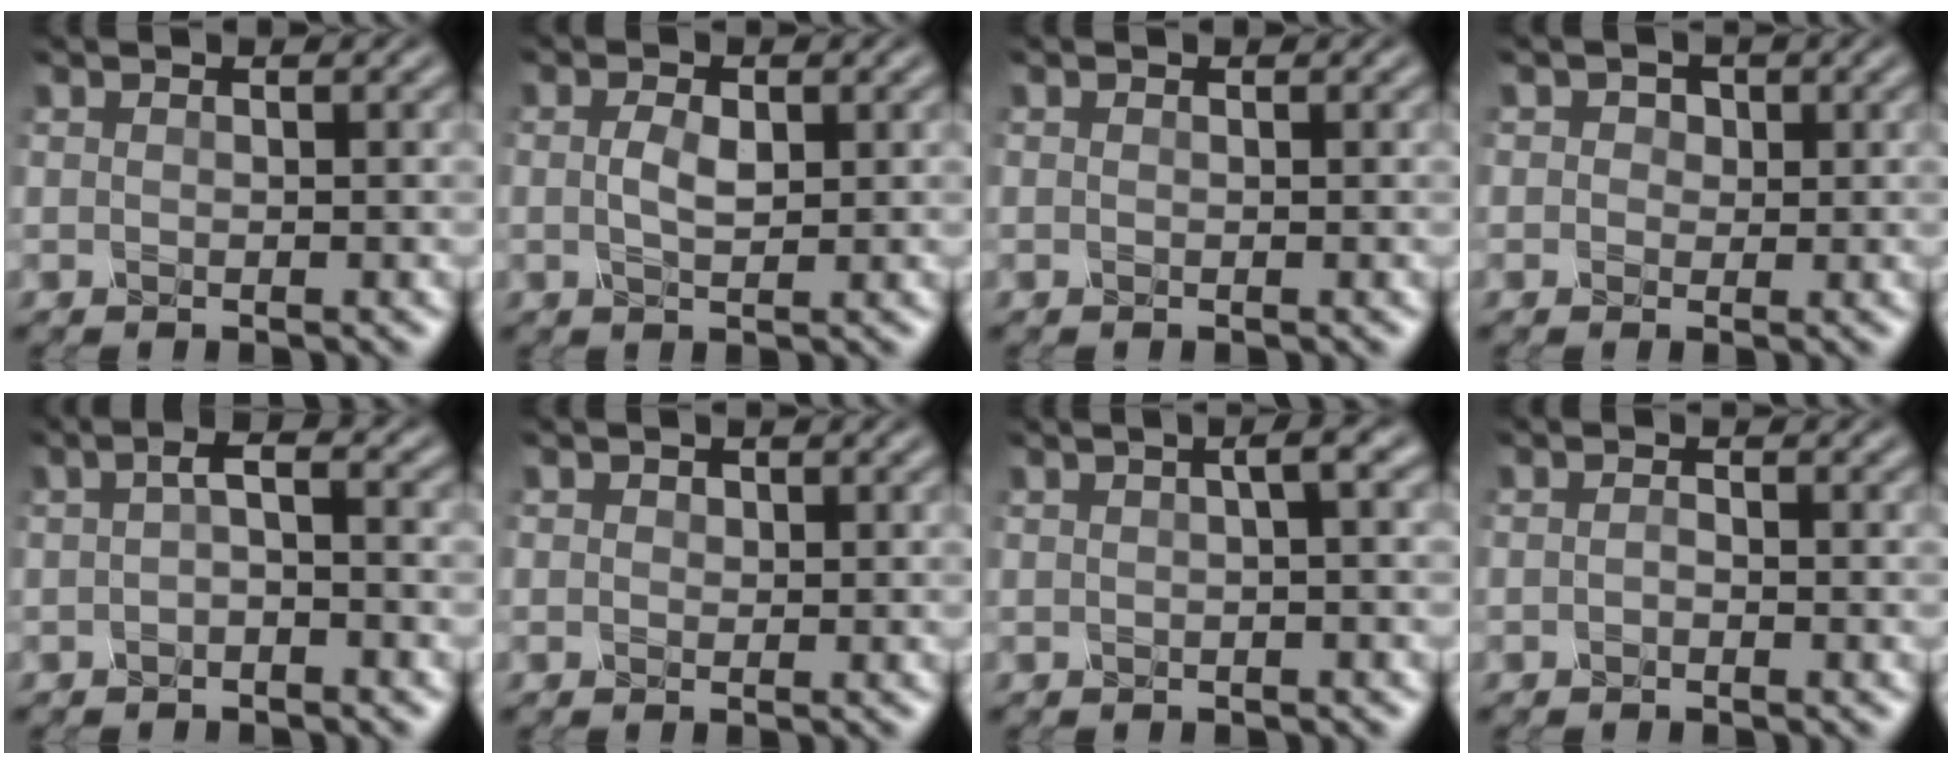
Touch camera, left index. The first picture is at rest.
{"total": 1.7, "force": [-0.1, 0.9, 1.4], "torque": [-0.033, 0.000, -0.002]}
{"total": 0.0}
{"total": 2.0, "force": [0.6, 1.7, 0.8], "torque": [-0.021, 0.003, 0.003]}
{"total": 1.9, "force": [-0.5, 0.6, 1.8], "torque": [-0.034, 0.008, -0.016]}
{"total": 0.7, "force": [0.2, 0.7, 0.1], "torque": [-0.002, 0.000, 0.001]}
{"total": 2.9, "force": [0.9, 0.6, 2.6], "torque": [-0.044, 0.015, 0.010]}
{"total": 0.7, "force": [-0.6, 0.3, 0.3], "torque": [-0.006, 0.001, -0.016]}